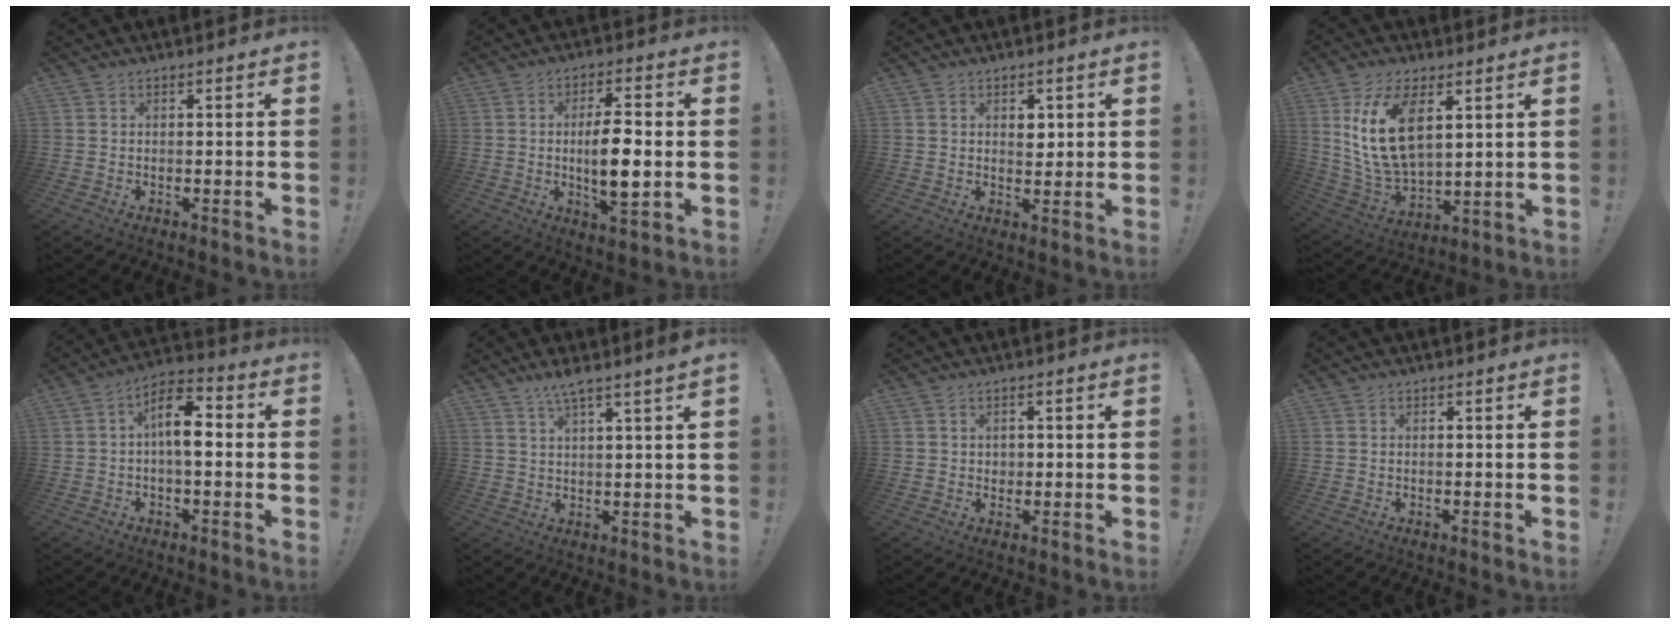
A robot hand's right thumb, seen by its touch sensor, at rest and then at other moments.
{"total": 10.2, "force": [-0.7, 3.0, 9.8], "torque": [-0.169, -0.012, -0.023]}
{"total": 3.5, "force": [1.1, 2.8, 1.7], "torque": [-0.010, -0.006, 0.013]}
{"total": 15.6, "force": [6.4, 8.3, 11.6], "torque": [-0.237, -0.029, 0.115]}
{"total": 9.9, "force": [0.5, 5.0, 8.6], "torque": [-0.133, 0.003, 0.008]}
{"total": 4.9, "force": [3.4, -0.5, 3.5], "torque": [-0.066, -0.016, 0.055]}
{"total": 1.3, "force": [0.1, 1.3, 0.1], "torque": [0.000, 0.003, 0.002]}
{"total": 0.0}